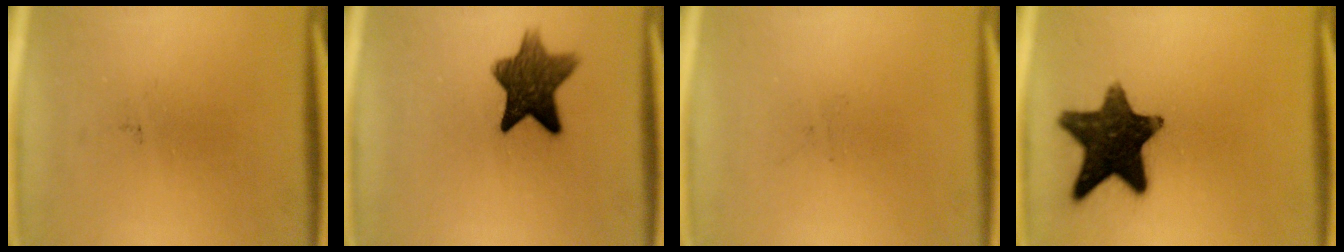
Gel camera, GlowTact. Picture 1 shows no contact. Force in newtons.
{"total": 9.8}
{"total": 0.0}
{"total": 14.6}